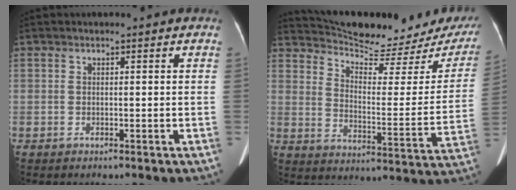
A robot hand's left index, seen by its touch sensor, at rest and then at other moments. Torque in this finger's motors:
{"motor_torque": [0.69, -1.20, 0.02, 0.04]}